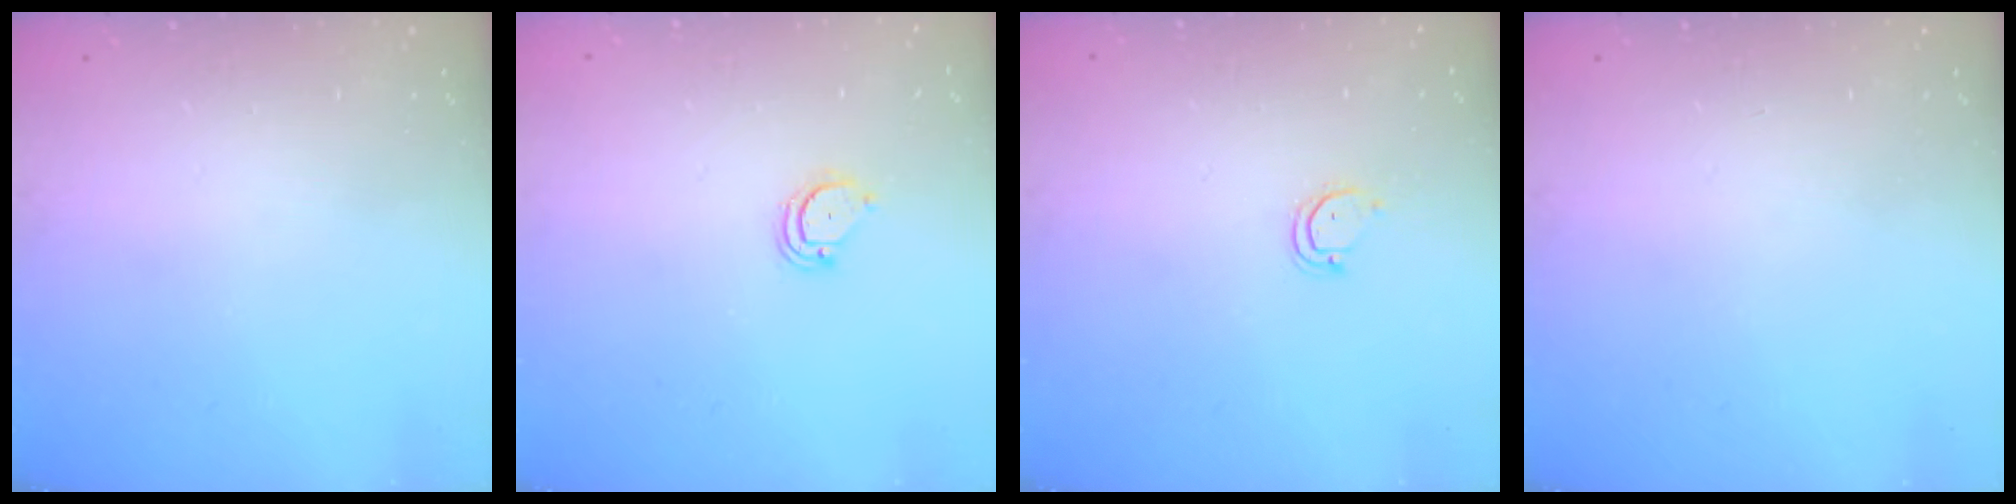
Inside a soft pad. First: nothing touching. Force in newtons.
{"total": 2.6, "press": 2.6, "slide": 0.2}
{"total": 3.5, "press": 3.5, "slide": 0.4}
{"total": 0.0}